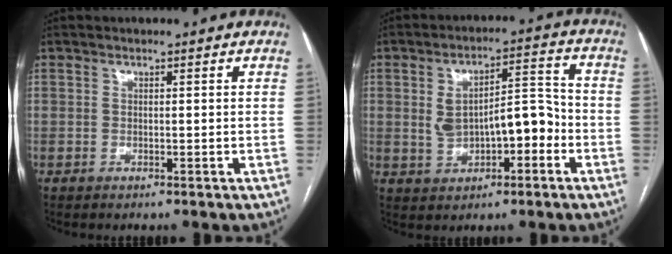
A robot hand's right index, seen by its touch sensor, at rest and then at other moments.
{"total": 9.5, "force": [-1.5, 4.1, 8.4], "torque": [-0.142, 0.033, -0.011]}